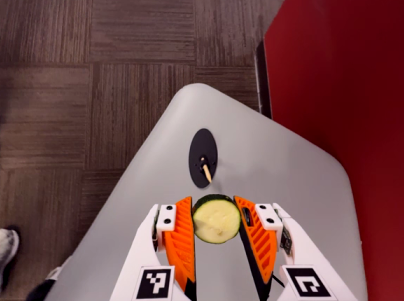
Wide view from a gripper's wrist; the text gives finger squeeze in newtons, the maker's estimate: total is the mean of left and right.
{"total": 11.4, "left": 11.3, "right": 11.4}